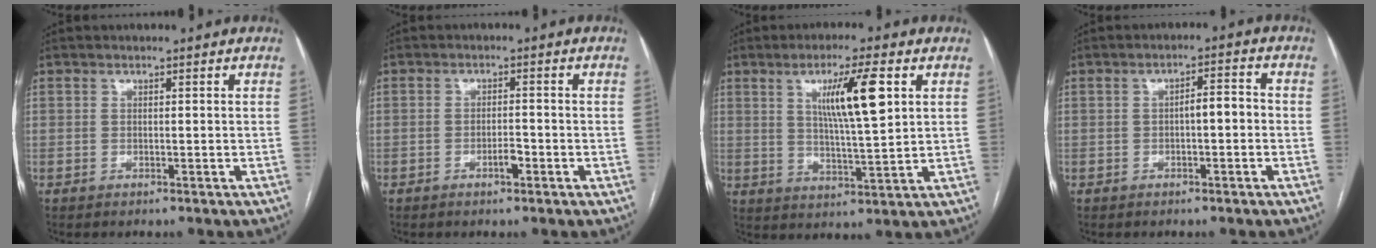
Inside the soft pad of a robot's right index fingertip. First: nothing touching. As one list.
[{"total": 2.1, "force": [-1.1, 0.7, 1.7], "torque": [-0.028, 0.002, -0.018]}, {"total": 9.8, "force": [3.4, 0.7, 9.2], "torque": [-0.157, -0.002, 0.059]}, {"total": 3.5, "force": [-0.4, 1.1, 3.3], "torque": [-0.052, 0.018, -0.005]}]